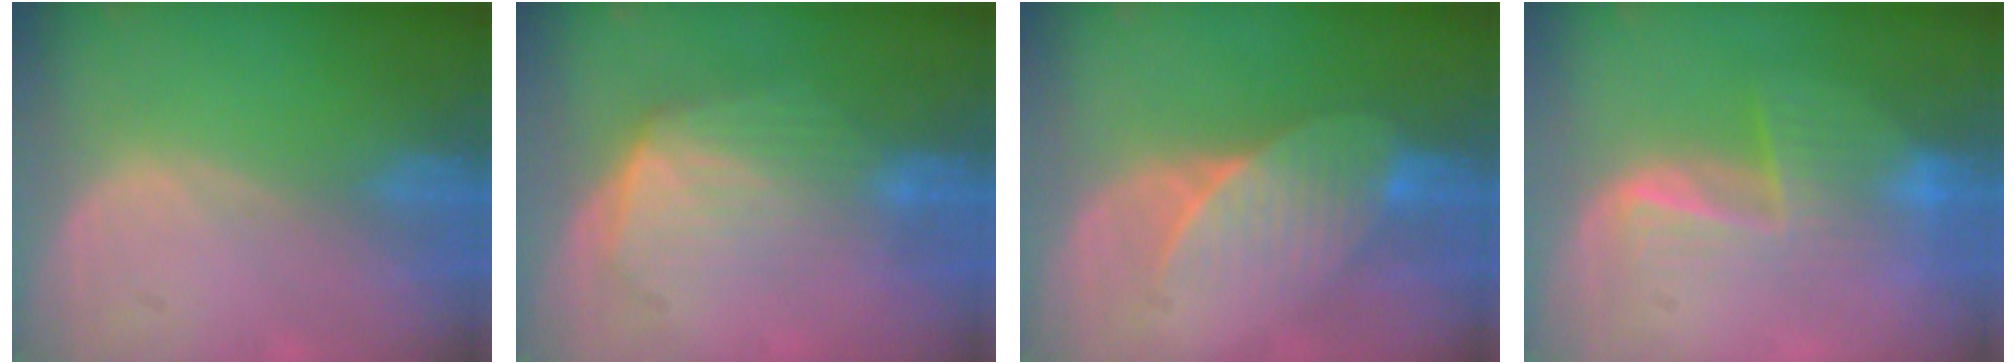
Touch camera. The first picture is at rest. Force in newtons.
{"total": 7.2, "press": 6.5, "slide": 3.0}
{"total": 7.1, "press": 6.5, "slide": 2.8}
{"total": 6.7, "press": 6.4, "slide": 2.2}